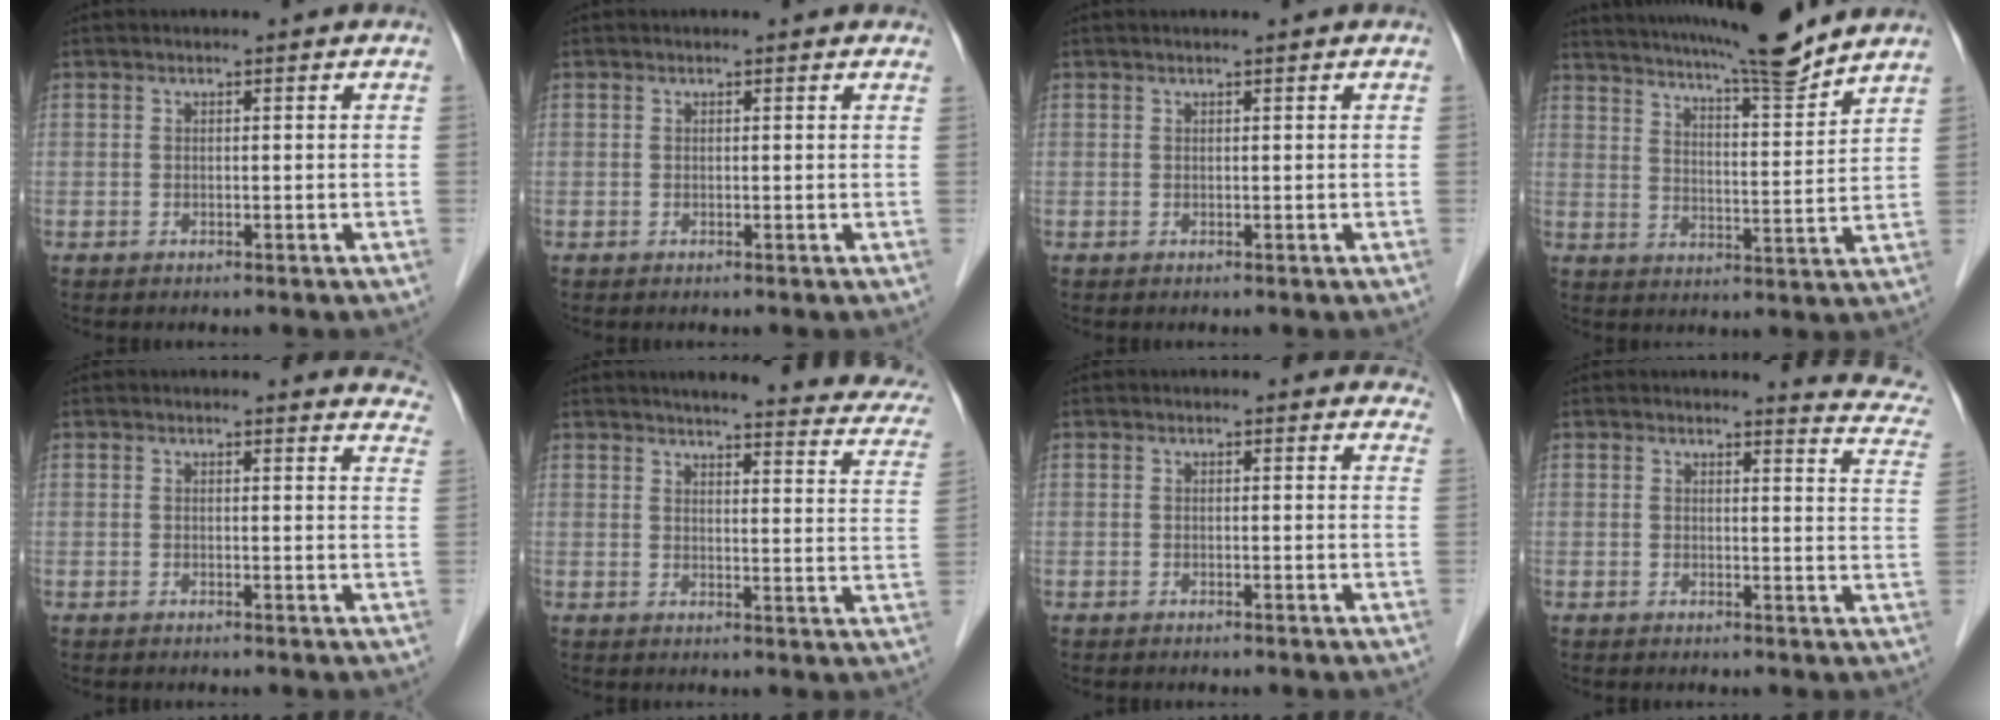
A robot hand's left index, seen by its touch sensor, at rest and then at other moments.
{"total": 1.8, "force": [1.6, 0.6, 0.6], "torque": [-0.013, 0.009, 0.009]}
{"total": 0.9, "force": [0.8, -0.1, 0.5], "torque": [-0.006, 0.009, 0.015]}
{"total": 14.9, "force": [13.5, -0.2, 6.2], "torque": [-0.106, -0.015, 0.198]}
{"total": 8.4, "force": [8.2, 1.4, 0.9], "torque": [0.028, -0.040, 0.047]}
{"total": 20.7, "force": [18.2, 3.1, 9.4], "torque": [-0.102, -0.032, 0.193]}
{"total": 5.6, "force": [5.1, 1.8, 1.3], "torque": [0.008, -0.004, 0.031]}
{"total": 7.9, "force": [7.8, 0.4, 1.2], "torque": [-0.001, -0.060, 0.057]}